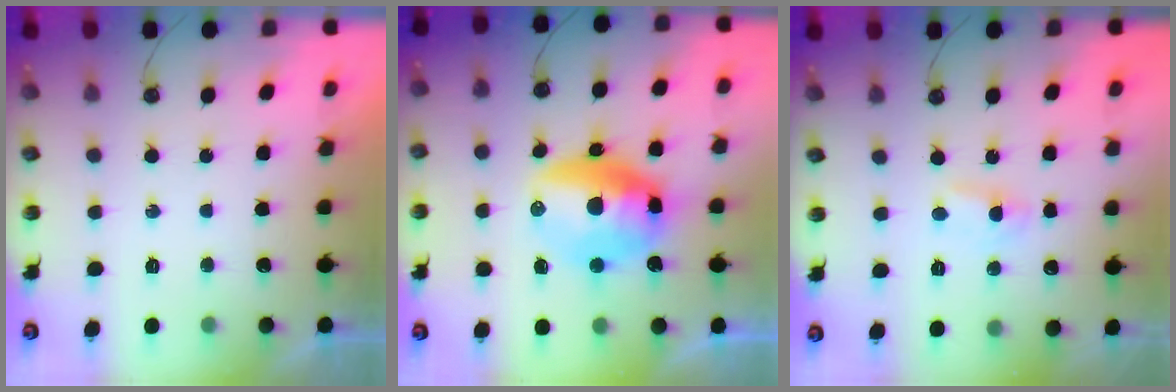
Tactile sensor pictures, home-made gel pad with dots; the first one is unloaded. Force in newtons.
{"total": 14.5, "press": 13.9, "slide": 4.0}
{"total": 2.2, "press": 2.2, "slide": 0.3}